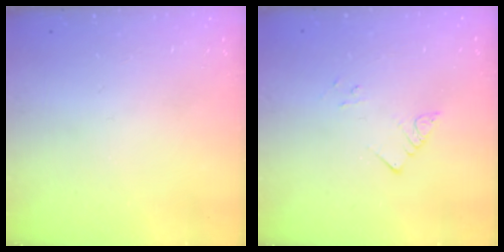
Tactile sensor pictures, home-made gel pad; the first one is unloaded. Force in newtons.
{"total": 2.9, "press": 2.9, "slide": 0.4}